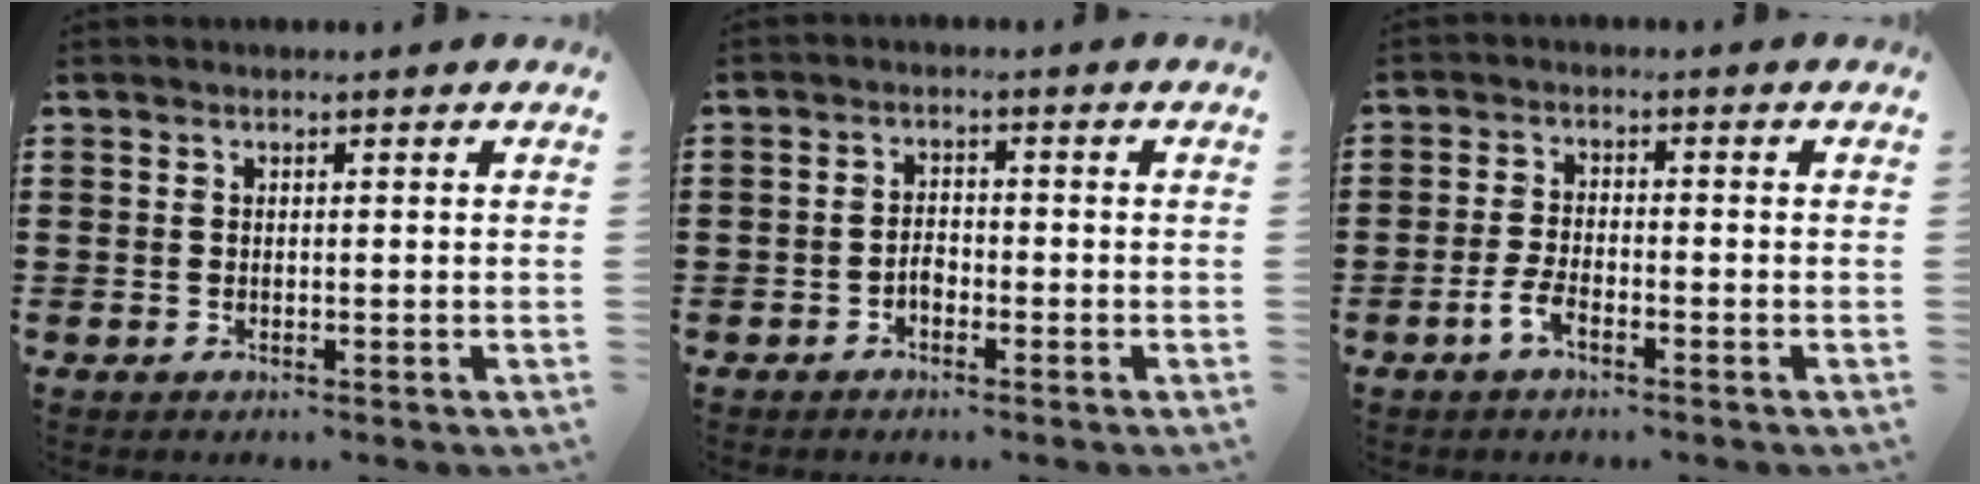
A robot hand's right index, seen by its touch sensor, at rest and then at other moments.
{"total": 2.0, "force": [-1.1, 1.2, 1.2], "torque": [-0.025, 0.003, -0.023]}
{"total": 3.3, "force": [-2.1, 1.1, 2.3], "torque": [-0.062, -0.003, -0.046]}